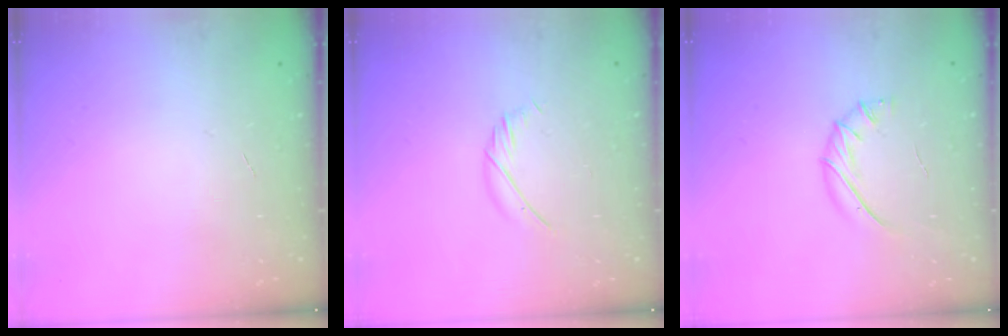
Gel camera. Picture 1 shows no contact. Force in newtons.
{"total": 5.4, "press": 5.3, "slide": 0.6}
{"total": 7.1, "press": 6.9, "slide": 1.5}